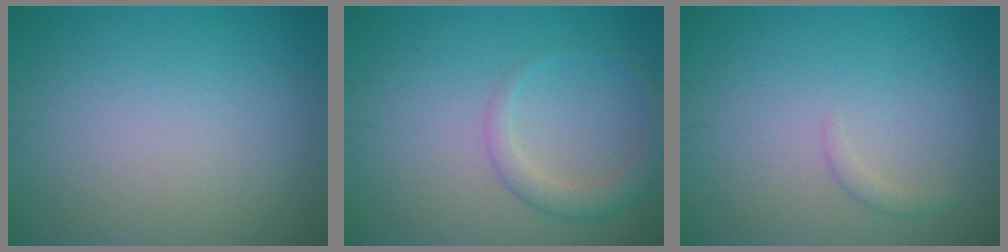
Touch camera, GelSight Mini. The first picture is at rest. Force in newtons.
{"total": 2.5, "press": 2.5, "slide": 0.1}
{"total": 0.8, "press": 0.8, "slide": 0.0}